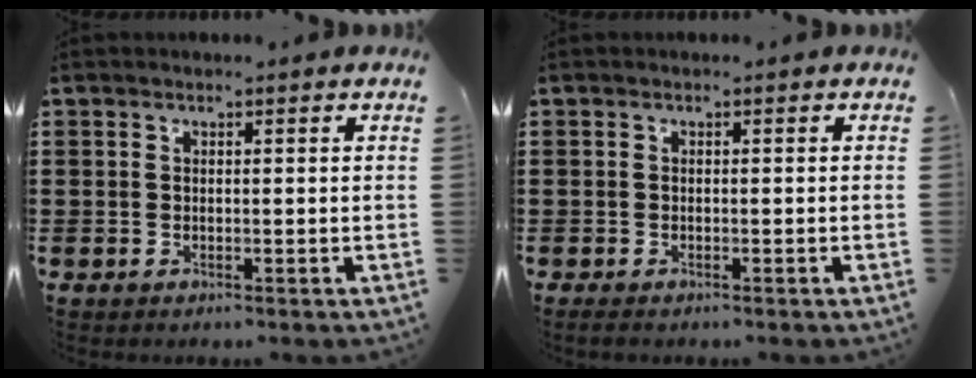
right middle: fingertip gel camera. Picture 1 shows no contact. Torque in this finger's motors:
{"motor_torque": [0.92, -0.17, 0.09, 0.11]}